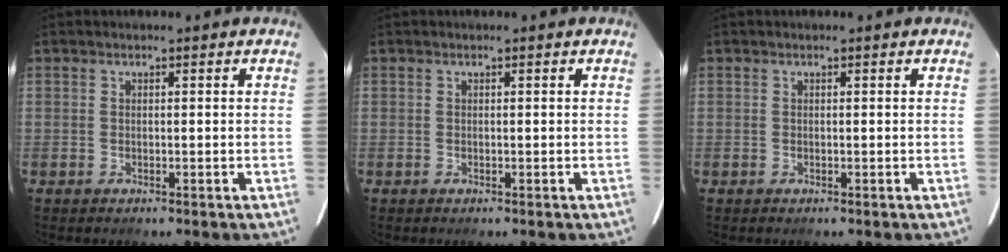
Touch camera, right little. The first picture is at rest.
{"total": 0.0}
{"total": 0.0}